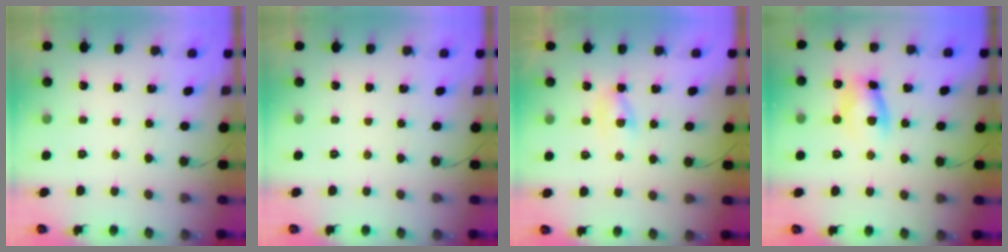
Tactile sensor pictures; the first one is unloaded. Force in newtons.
{"total": 0.0}
{"total": 1.4, "press": 1.3, "slide": 0.7}
{"total": 7.3, "press": 7.3, "slide": 0.3}